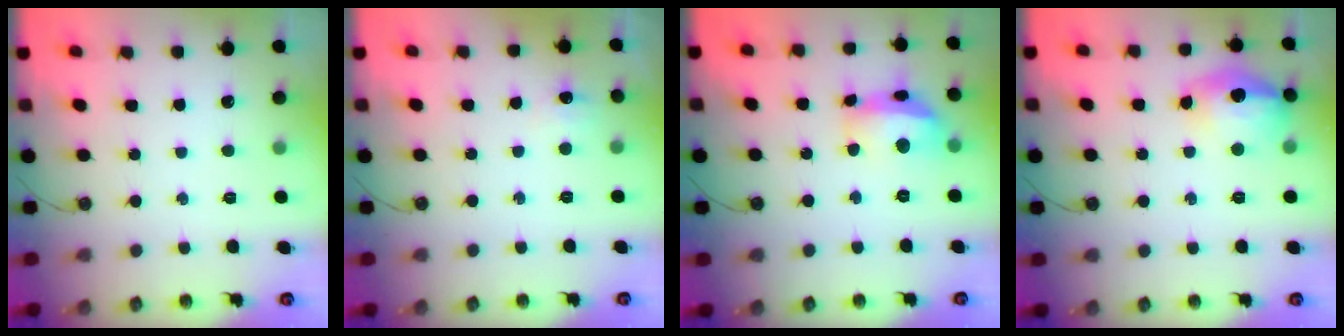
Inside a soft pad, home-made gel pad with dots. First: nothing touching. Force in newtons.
{"total": 4.3, "press": 4.2, "slide": 0.6}
{"total": 14.0, "press": 13.9, "slide": 1.5}
{"total": 16.2, "press": 16.1, "slide": 1.4}